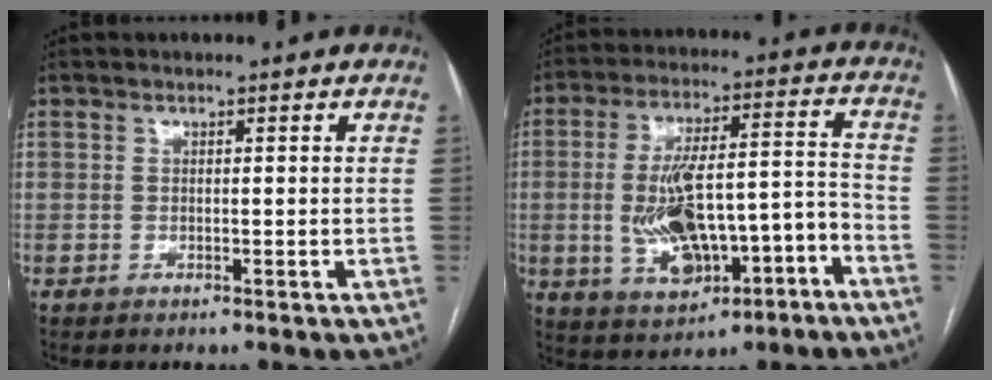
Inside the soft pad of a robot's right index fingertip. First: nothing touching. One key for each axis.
{"total": 14.6, "fx": -4.8, "fy": 5.4, "fz": 12.7, "tx": -0.227, "ty": 0.029, "tz": -0.063}